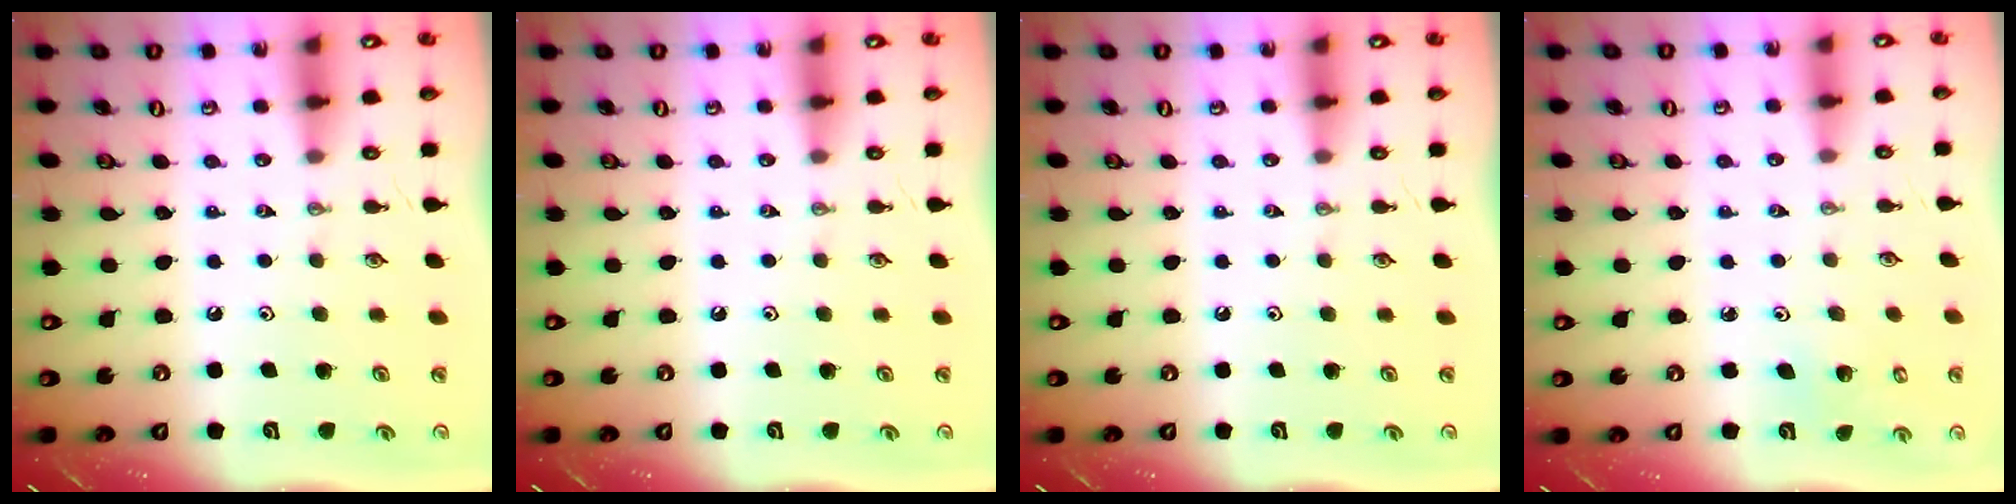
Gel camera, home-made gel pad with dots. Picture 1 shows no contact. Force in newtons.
{"total": 0.0}
{"total": 0.0}
{"total": 2.8, "press": 2.8, "slide": 0.2}